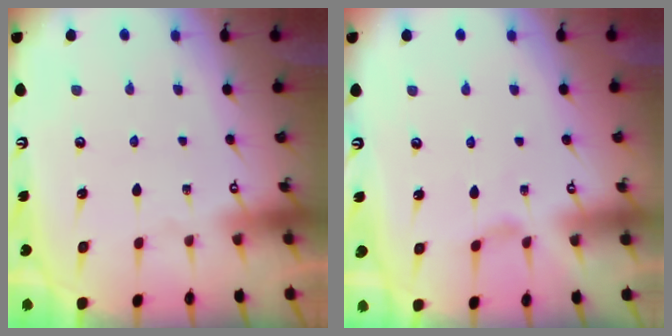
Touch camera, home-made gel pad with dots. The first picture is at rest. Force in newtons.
{"total": 0.0}